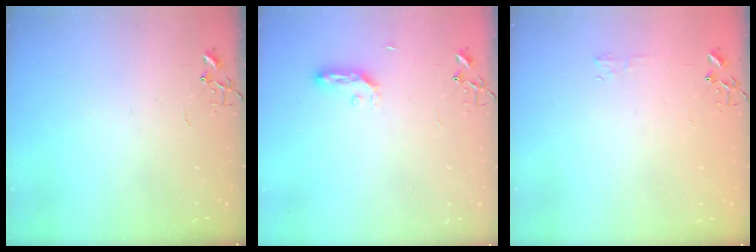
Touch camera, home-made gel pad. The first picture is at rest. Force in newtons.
{"total": 5.1, "press": 5.1, "slide": 0.6}
{"total": 4.1, "press": 4.0, "slide": 0.6}